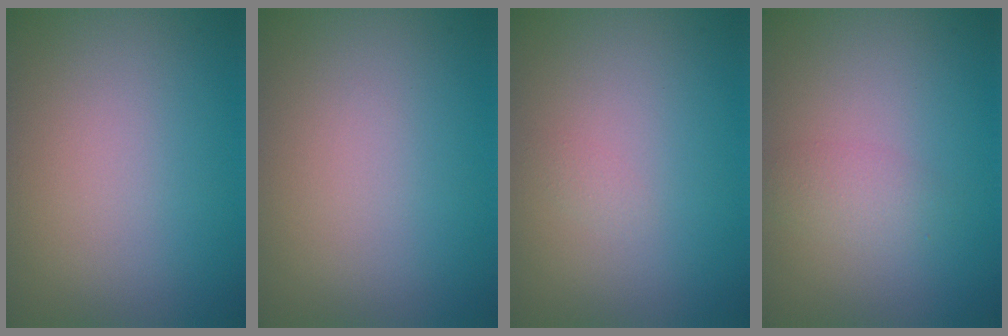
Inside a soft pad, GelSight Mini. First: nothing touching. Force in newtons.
{"total": 0.0}
{"total": 0.5, "press": 0.5, "slide": 0.0}
{"total": 1.6, "press": 1.6, "slide": 0.1}